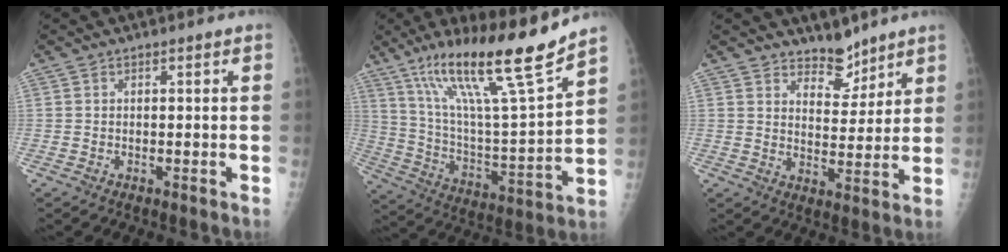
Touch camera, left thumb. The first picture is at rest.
{"total": 22.1, "force": [15.2, 2.1, 15.9], "torque": [-0.248, -0.066, 0.269]}
{"total": 6.1, "force": [5.2, 2.9, 1.5], "torque": [0.005, -0.044, 0.090]}